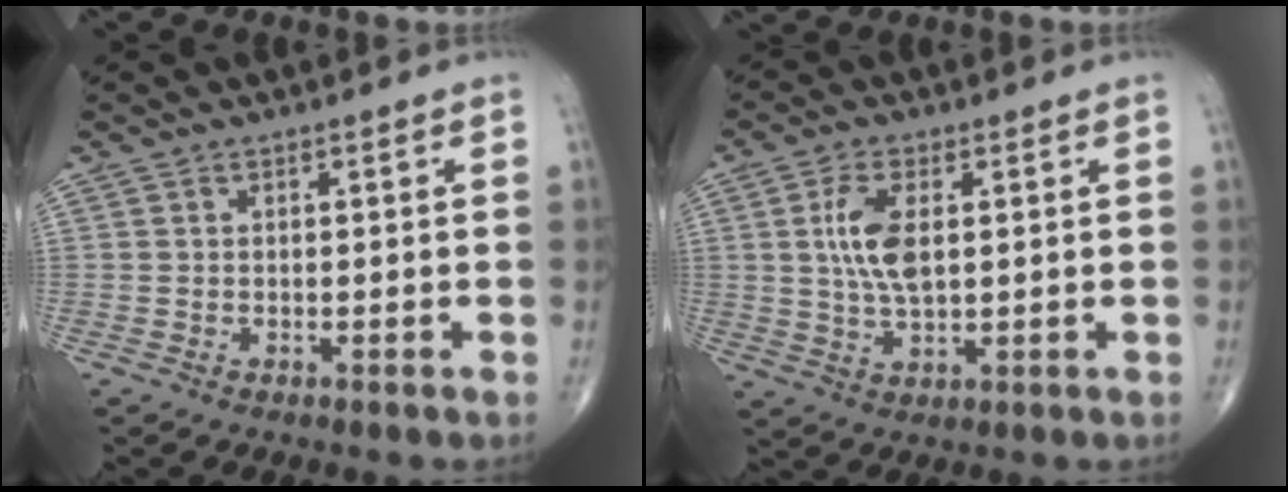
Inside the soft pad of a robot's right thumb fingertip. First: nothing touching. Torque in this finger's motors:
{"motor_torque": [1.41, 1.32, 0.77, -0.09, 0.04]}